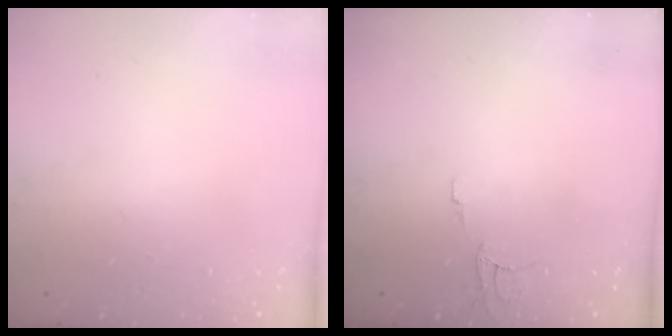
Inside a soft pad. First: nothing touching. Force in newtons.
{"total": 6.1, "press": 6.1, "slide": 0.4}